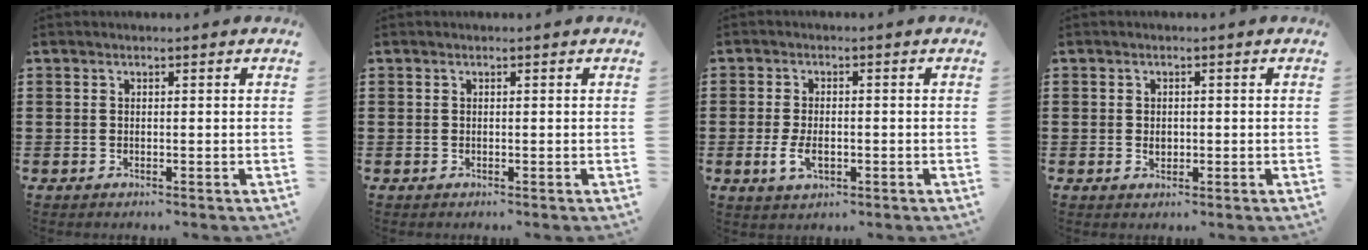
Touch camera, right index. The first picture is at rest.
{"total": 0.0}
{"total": 3.7, "force": [-0.9, 2.0, 3.0], "torque": [-0.069, -0.005, -0.017]}
{"total": 1.5, "force": [0.0, 1.1, 1.0], "torque": [-0.020, 0.006, -0.001]}